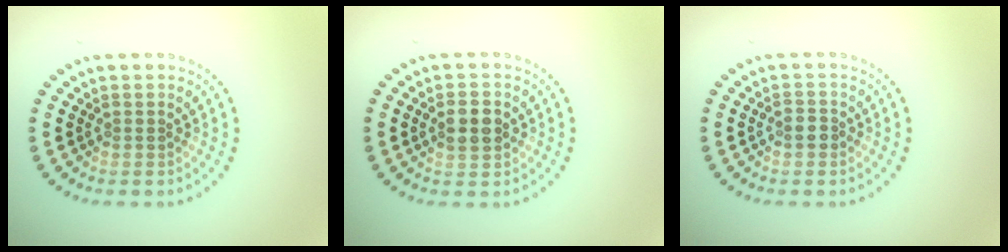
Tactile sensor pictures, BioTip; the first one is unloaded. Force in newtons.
{"total": 2.6, "press": 2.6, "slide": 0.4}
{"total": 1.4, "press": 1.3, "slide": 0.4}